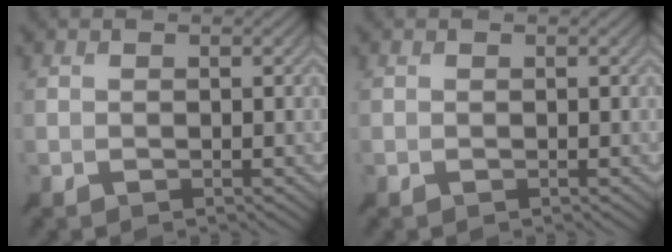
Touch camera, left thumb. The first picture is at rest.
{"total": 0.0}